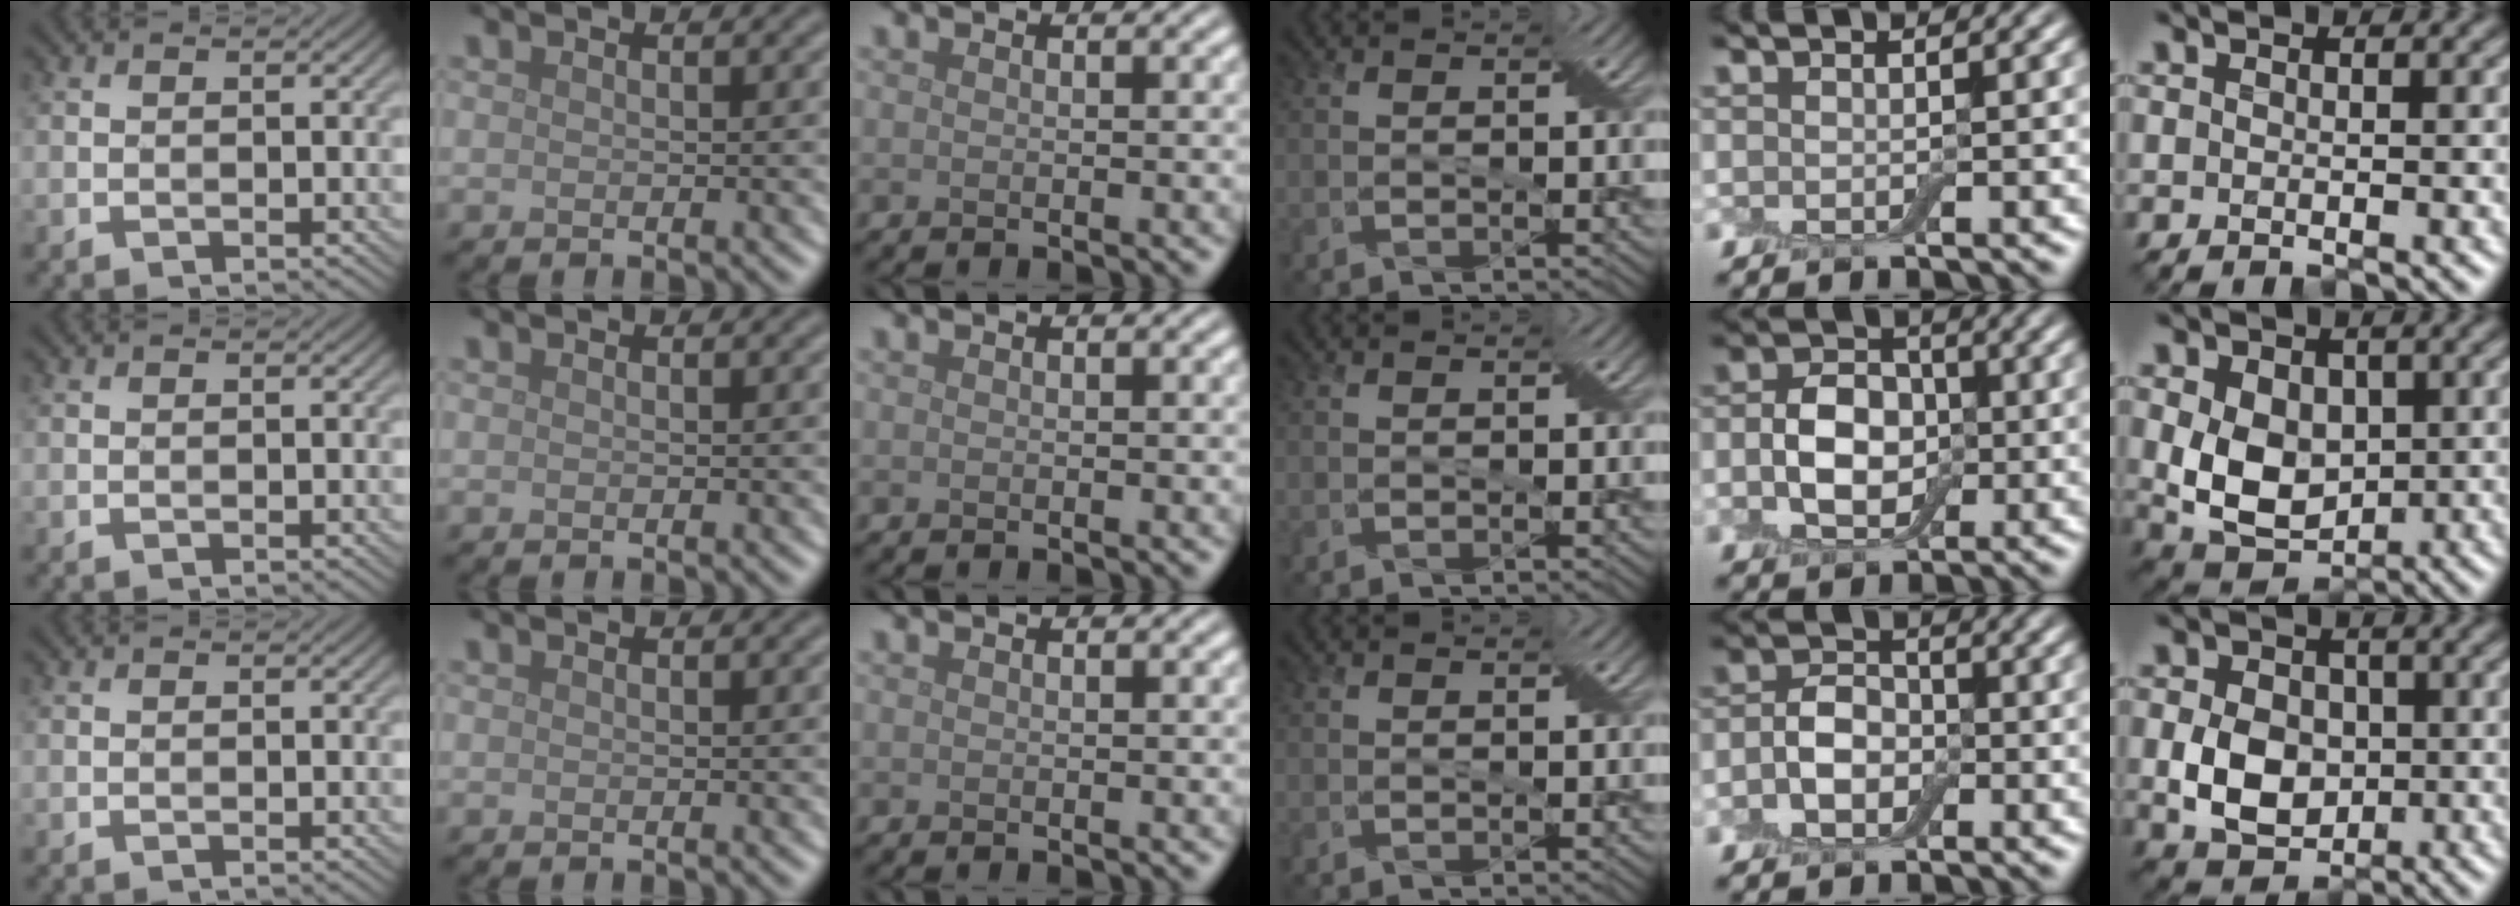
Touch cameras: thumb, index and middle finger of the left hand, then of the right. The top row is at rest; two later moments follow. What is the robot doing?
{"motion": "press", "object": "electronic device side button"}